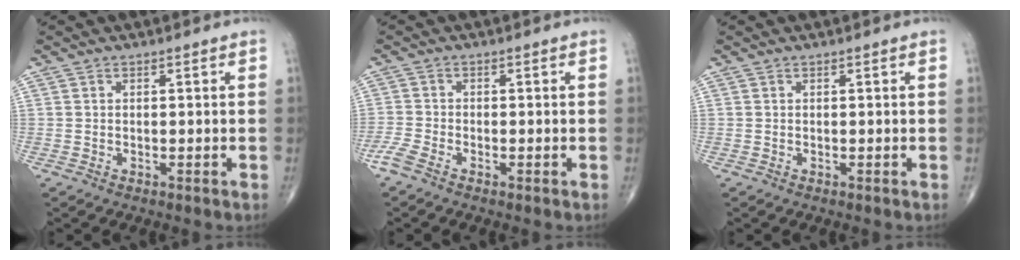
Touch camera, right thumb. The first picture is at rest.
{"total": 2.8, "force": [-2.2, 0.8, 1.5], "torque": [-0.051, 0.006, -0.051]}
{"total": 0.0}